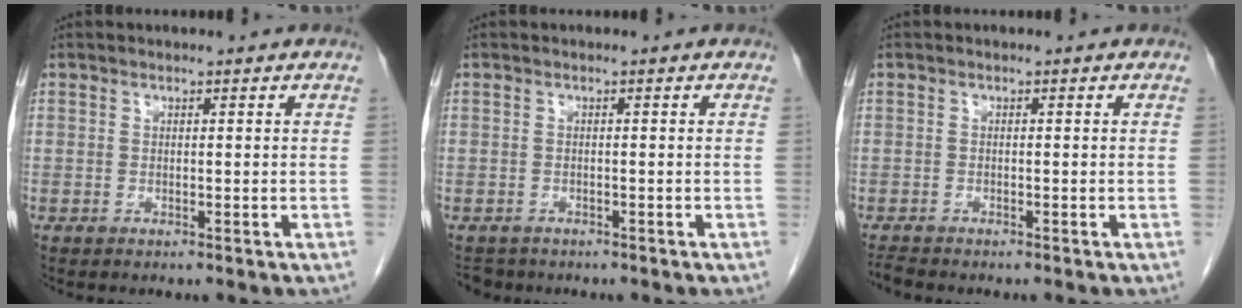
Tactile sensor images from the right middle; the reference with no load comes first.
{"total": 2.3, "force": [-1.9, 1.2, -0.1], "torque": [-0.005, 0.000, -0.029]}
{"total": 1.4, "force": [-1.3, -0.2, 0.1], "torque": [-0.013, -0.010, -0.026]}